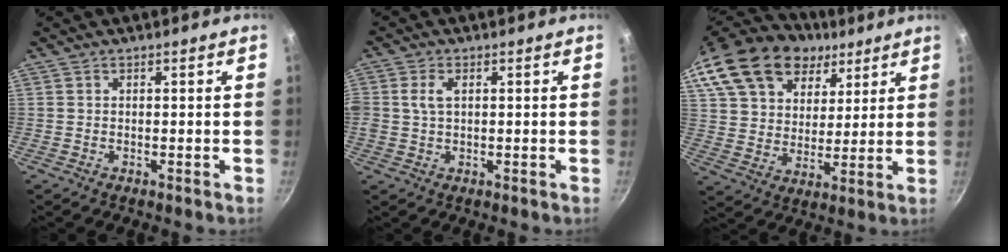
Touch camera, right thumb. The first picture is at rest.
{"total": 3.7, "force": [0.9, 2.1, 2.9], "torque": [-0.057, 0.006, 0.015]}
{"total": 28.2, "force": [16.5, 18.4, 13.6], "torque": [-0.297, 0.021, 0.298]}